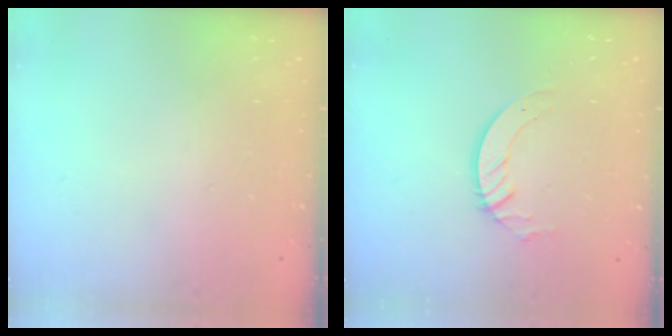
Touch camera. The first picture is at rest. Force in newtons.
{"total": 2.8, "press": 2.8, "slide": 0.2}